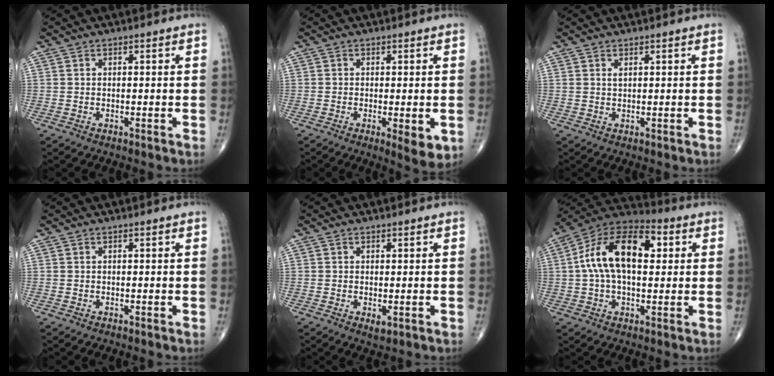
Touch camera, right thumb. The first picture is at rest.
{"total": 5.2, "force": [-1.4, 1.6, 4.8], "torque": [-0.067, -0.013, -0.020]}
{"total": 0.8, "force": [0.4, 0.3, 0.5], "torque": [-0.009, 0.002, 0.009]}
{"total": 0.0}
{"total": 1.6, "force": [-0.4, 0.7, 1.4], "torque": [-0.023, -0.004, -0.003]}
{"total": 17.0, "force": [2.7, 9.4, 14.0], "torque": [-0.235, 0.033, 0.038]}